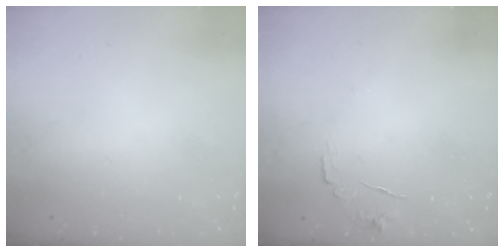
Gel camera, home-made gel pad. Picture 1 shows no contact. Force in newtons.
{"total": 6.3, "press": 6.2, "slide": 0.4}